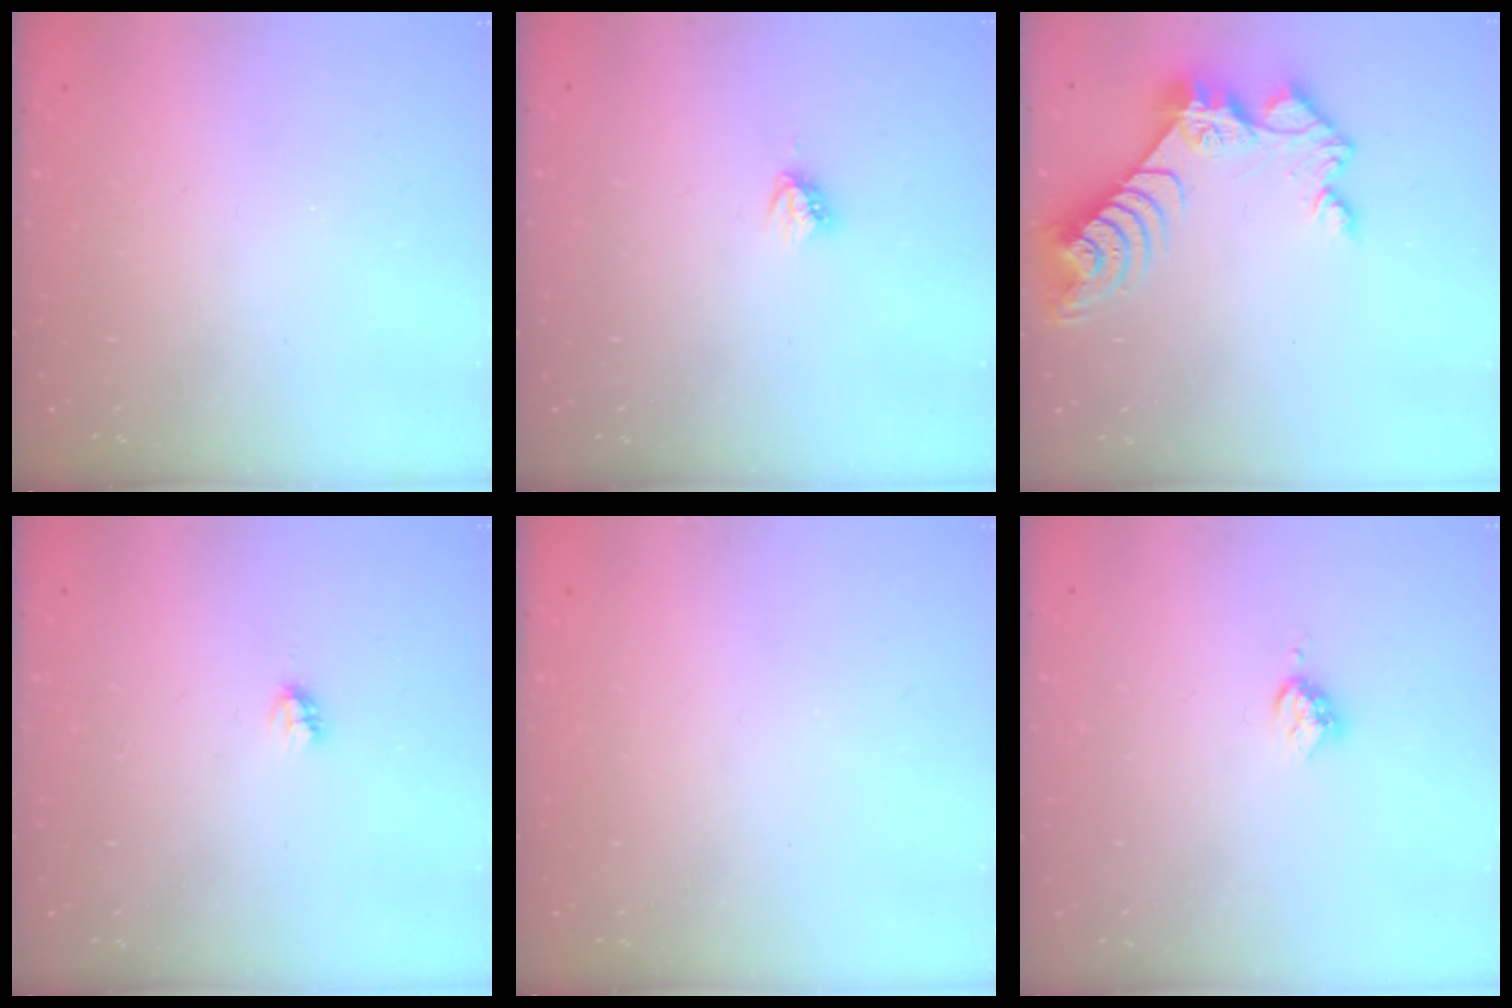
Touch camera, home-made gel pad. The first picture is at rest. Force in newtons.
{"total": 3.8, "press": 3.8, "slide": 0.3}
{"total": 10.1, "press": 10.0, "slide": 1.0}
{"total": 2.2, "press": 2.2, "slide": 0.2}
{"total": 0.0}
{"total": 3.6, "press": 3.5, "slide": 0.6}